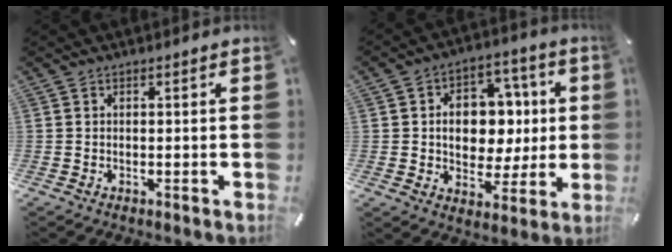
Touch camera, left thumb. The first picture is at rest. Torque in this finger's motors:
{"motor_torque": [1.96, 1.95, 1.28, -0.45, 0.07]}